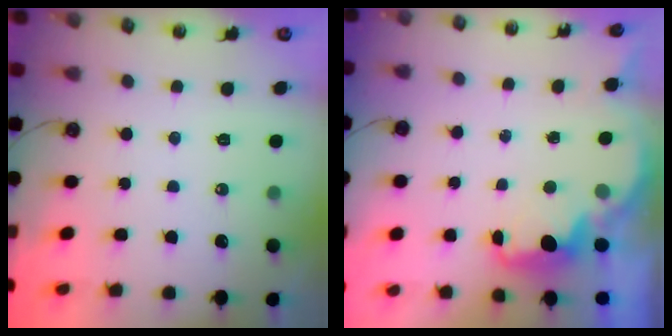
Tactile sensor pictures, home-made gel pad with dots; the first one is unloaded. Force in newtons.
{"total": 2.5, "press": 2.4, "slide": 0.8}